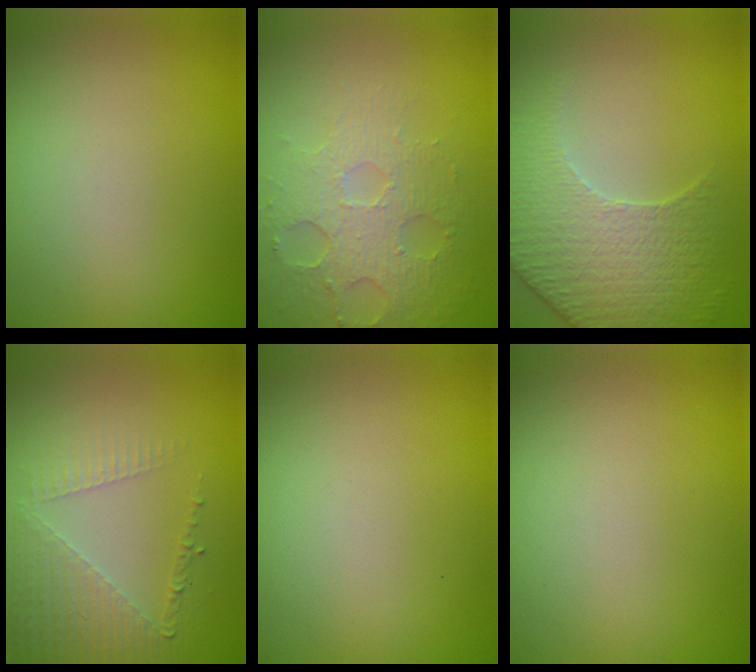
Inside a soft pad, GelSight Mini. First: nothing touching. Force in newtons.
{"total": 3.7, "press": 3.3, "slide": 1.7}
{"total": 4.4, "press": 4.3, "slide": 1.1}
{"total": 5.1, "press": 3.2, "slide": 4.0}
{"total": 0.0}
{"total": 0.0}